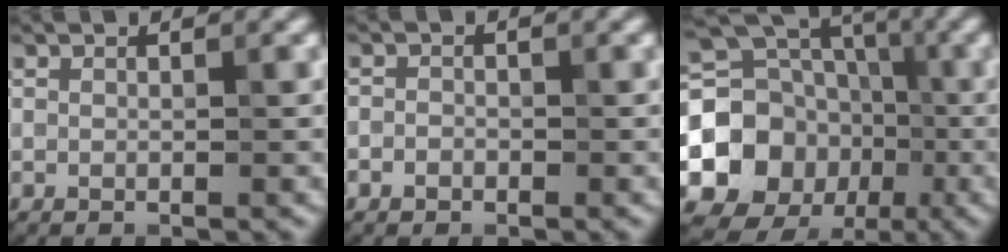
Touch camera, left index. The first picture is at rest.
{"total": 1.1, "force": [-0.3, 1.0, 0.4], "torque": [0.013, 0.005, -0.016]}
{"total": 14.5, "force": [-2.1, 12.7, 6.7], "torque": [-0.132, -0.010, -0.062]}